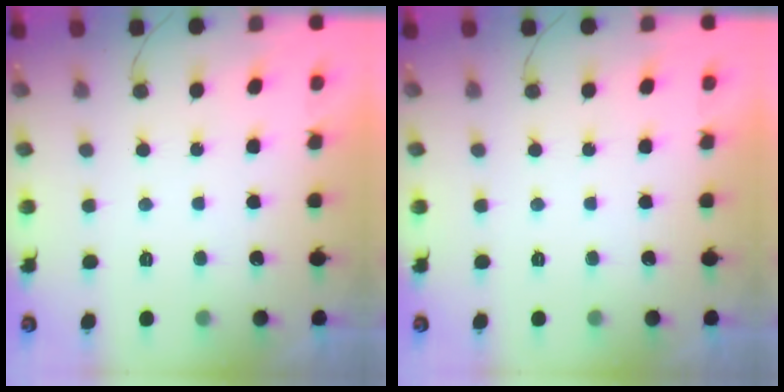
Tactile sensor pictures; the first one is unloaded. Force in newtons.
{"total": 0.0}